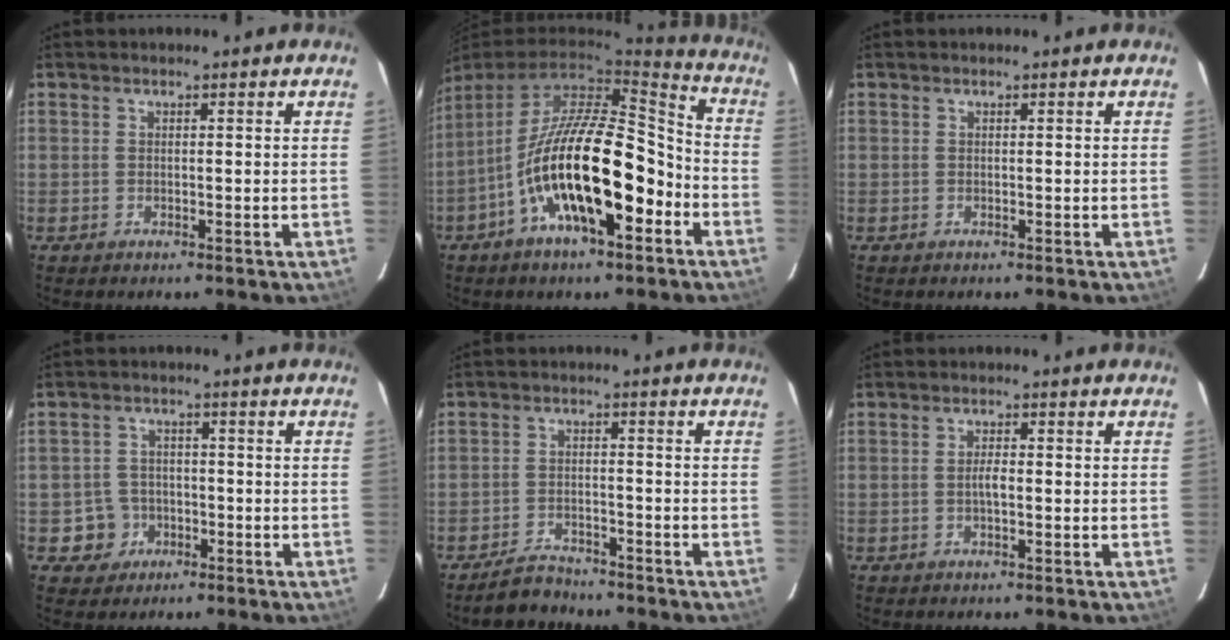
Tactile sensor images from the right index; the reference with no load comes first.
{"total": 20.0, "force": [-7.8, 6.7, 17.2], "torque": [-0.286, -0.008, -0.133]}
{"total": 0.0}
{"total": 5.2, "force": [-2.0, 4.8, 0.3], "torque": [-0.015, 0.022, -0.027]}
{"total": 5.3, "force": [-4.7, 2.3, 0.9], "torque": [-0.039, 0.009, -0.075]}
{"total": 1.8, "force": [-0.4, 0.5, 1.7], "torque": [-0.033, 0.003, -0.009]}